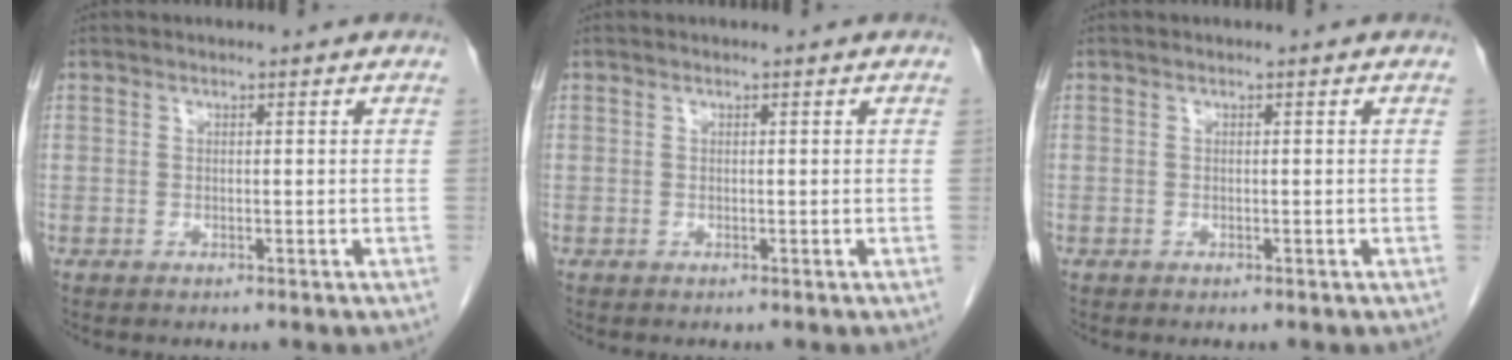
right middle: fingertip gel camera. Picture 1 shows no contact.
{"total": 0.0}
{"total": 0.0}